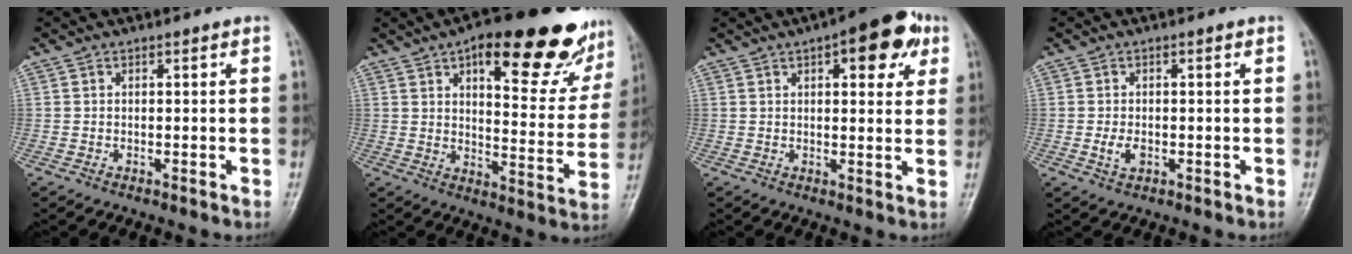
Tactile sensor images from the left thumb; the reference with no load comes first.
{"total": 23.7, "force": [14.2, 8.5, 17.0], "torque": [-0.177, -0.044, 0.189]}
{"total": 11.3, "force": [5.0, 4.7, 8.9], "torque": [-0.078, -0.003, 0.056]}
{"total": 2.6, "force": [-0.6, 1.6, 2.0], "torque": [-0.039, -0.002, -0.011]}